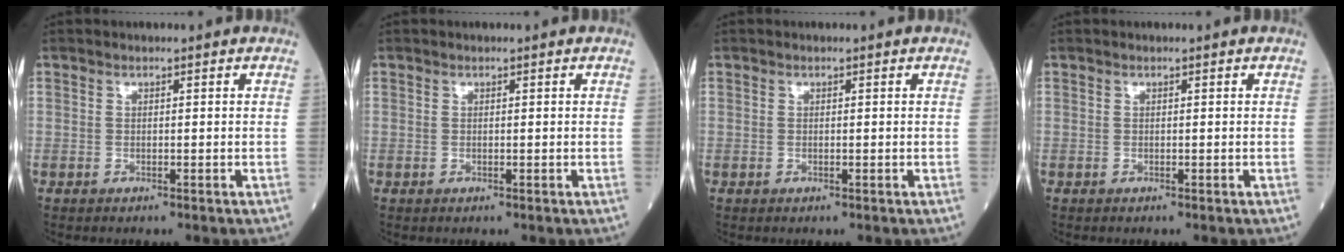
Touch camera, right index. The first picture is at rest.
{"total": 0.0}
{"total": 0.0}
{"total": 0.0}